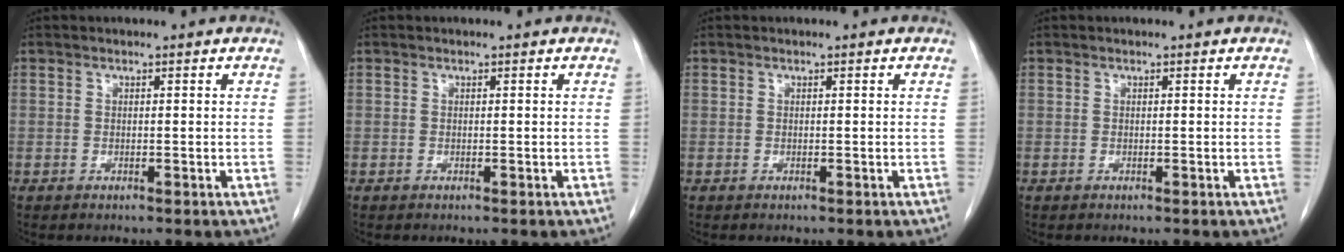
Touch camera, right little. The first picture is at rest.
{"total": 0.0}
{"total": 0.0}
{"total": 0.0}